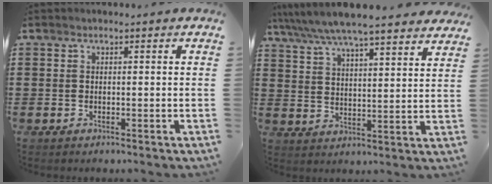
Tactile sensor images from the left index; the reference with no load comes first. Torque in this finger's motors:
{"motor_torque": [1.26, -0.88, 1.05, 0.09]}